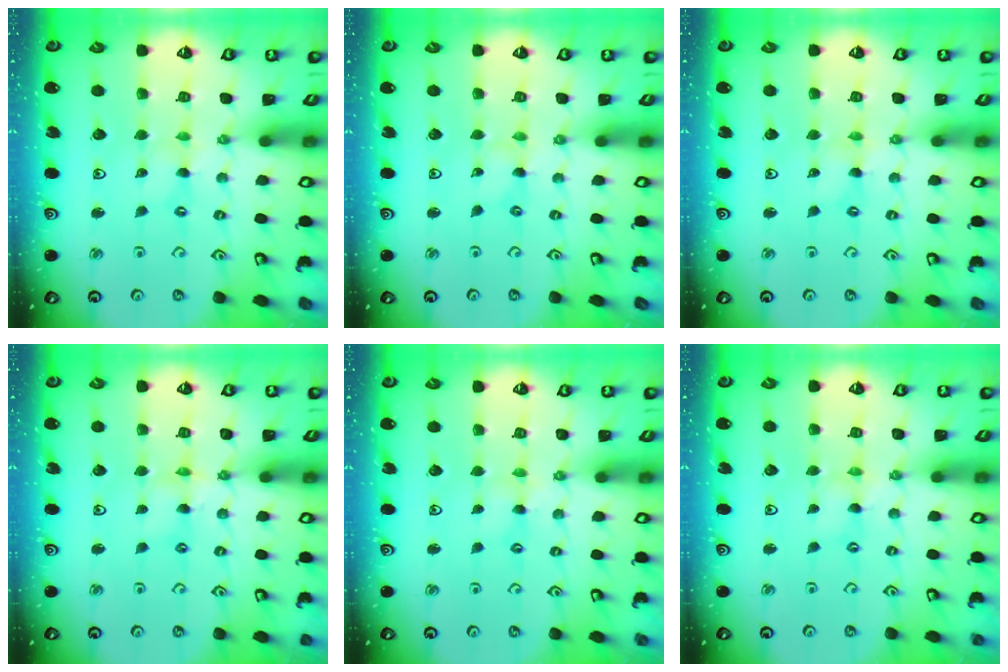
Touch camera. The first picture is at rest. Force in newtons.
{"total": 0.0}
{"total": 0.0}
{"total": 2.1, "press": 2.1, "slide": 0.3}
{"total": 1.8, "press": 1.8, "slide": 0.3}
{"total": 0.6, "press": 0.6, "slide": 0.1}